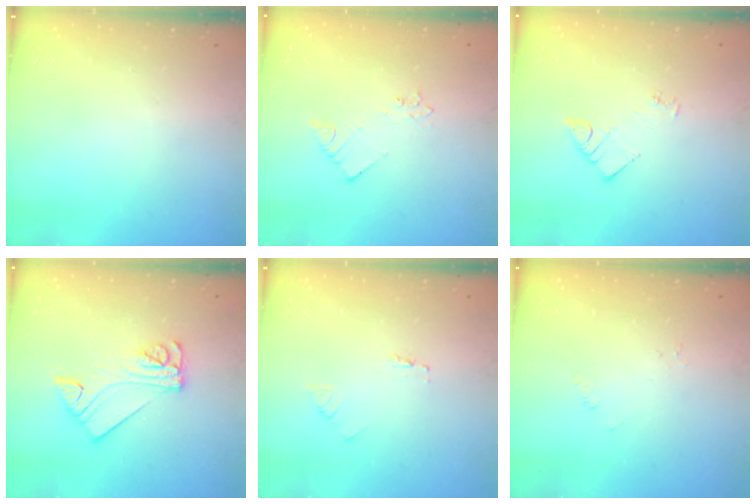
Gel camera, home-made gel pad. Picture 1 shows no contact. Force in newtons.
{"total": 2.1, "press": 2.1, "slide": 0.4}
{"total": 3.8, "press": 3.7, "slide": 0.6}
{"total": 11.1, "press": 11.1, "slide": 1.1}
{"total": 1.8, "press": 1.8, "slide": 0.2}
{"total": 0.0}